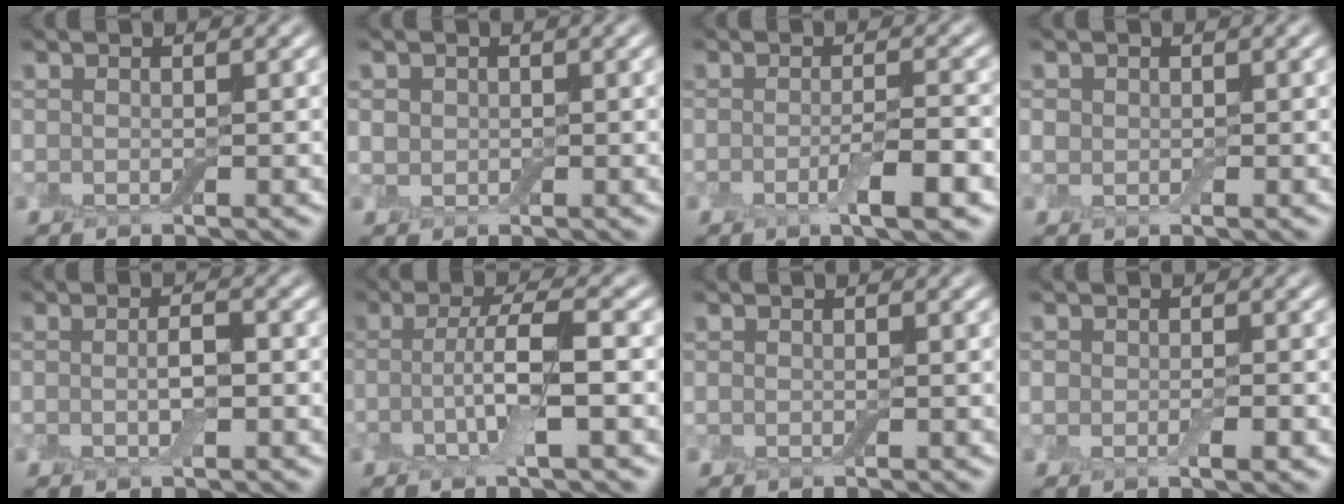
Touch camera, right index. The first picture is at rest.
{"total": 1.2, "force": [0.2, 1.2, 0.3], "torque": [-0.005, -0.004, 0.005]}
{"total": 3.4, "force": [-1.2, 0.6, 3.1], "torque": [-0.049, -0.005, -0.020]}
{"total": 0.9, "force": [0.1, 0.9, 0.3], "torque": [-0.002, -0.005, 0.003]}
{"total": 2.0, "force": [-0.4, 0.6, 1.9], "torque": [-0.036, -0.005, -0.007]}
{"total": 4.8, "force": [-0.7, 0.9, 4.6], "torque": [-0.089, -0.004, -0.015]}
{"total": 0.0}
{"total": 1.8, "force": [-0.6, 1.1, 1.3], "torque": [-0.020, -0.008, -0.007]}